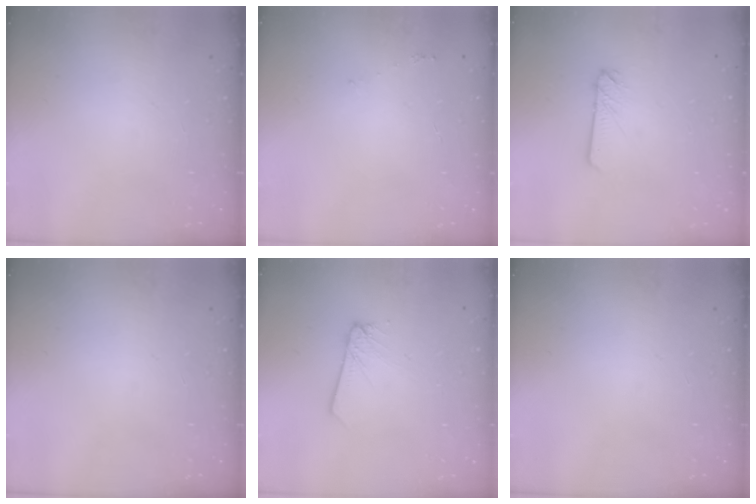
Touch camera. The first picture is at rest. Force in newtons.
{"total": 3.4, "press": 3.4, "slide": 0.4}
{"total": 3.0, "press": 3.0, "slide": 0.2}
{"total": 0.0}
{"total": 2.2, "press": 2.2, "slide": 0.2}
{"total": 0.0}